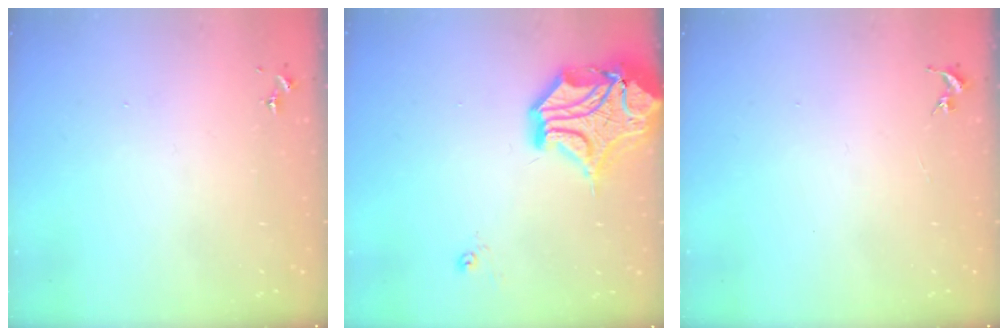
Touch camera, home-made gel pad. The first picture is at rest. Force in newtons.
{"total": 19.0, "press": 18.8, "slide": 2.6}
{"total": 0.0}